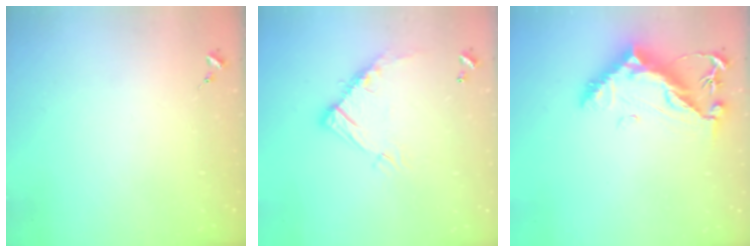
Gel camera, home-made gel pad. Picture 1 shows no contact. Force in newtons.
{"total": 13.2, "press": 13.1, "slide": 0.8}
{"total": 13.0, "press": 12.9, "slide": 1.6}